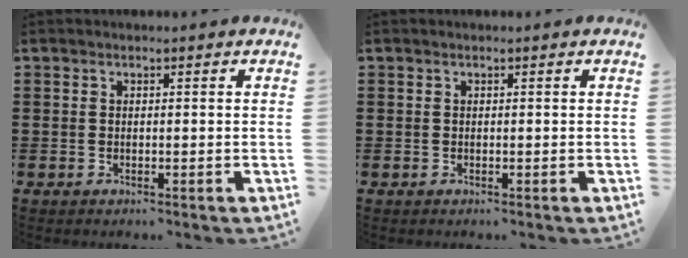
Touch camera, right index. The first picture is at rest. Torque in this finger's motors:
{"motor_torque": [-0.20, 0.20, 0.00, 0.00]}